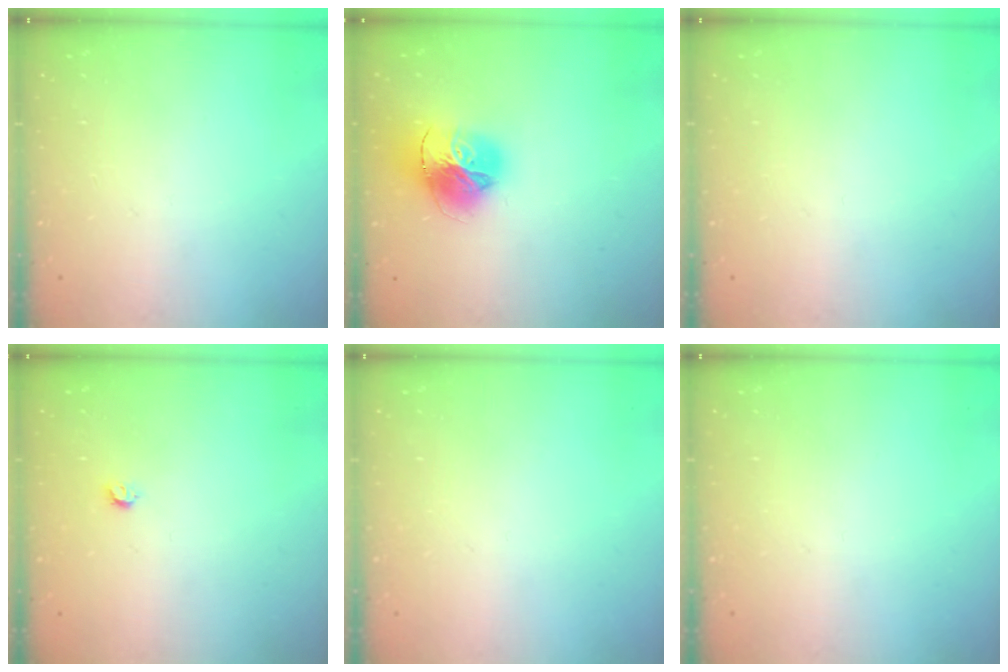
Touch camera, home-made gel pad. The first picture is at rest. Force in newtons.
{"total": 17.3, "press": 17.2, "slide": 1.8}
{"total": 0.0}
{"total": 3.4, "press": 3.4, "slide": 0.6}
{"total": 0.0}
{"total": 0.0}